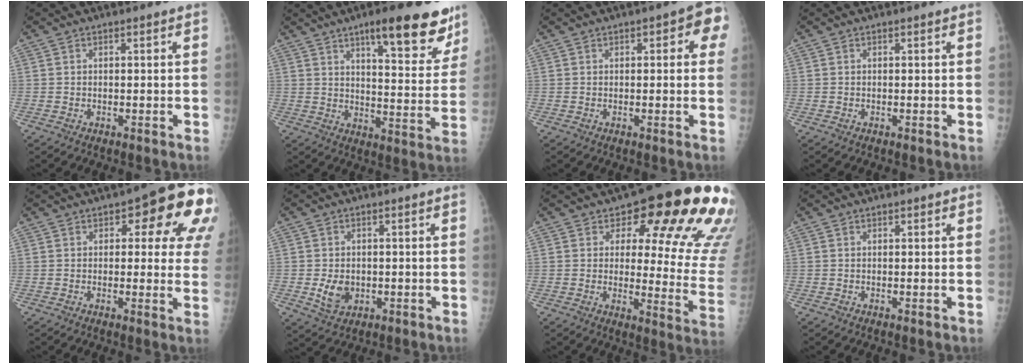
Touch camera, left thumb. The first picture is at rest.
{"total": 17.2, "force": [11.2, 4.7, 12.2], "torque": [-0.121, -0.061, 0.158]}
{"total": 5.4, "force": [1.6, 2.5, 4.6], "torque": [-0.028, 0.008, 0.009]}
{"total": 0.0}
{"total": 15.6, "force": [5.4, 6.9, 12.9], "torque": [-0.107, -0.003, 0.052]}
{"total": 4.9, "force": [-0.8, 3.7, 3.1], "torque": [-0.042, -0.003, -0.005]}
{"total": 22.5, "force": [12.6, 9.1, 16.3], "torque": [-0.157, -0.069, 0.150]}
{"total": 1.0, "force": [0.5, 0.4, 0.7], "torque": [-0.004, 0.002, 0.004]}